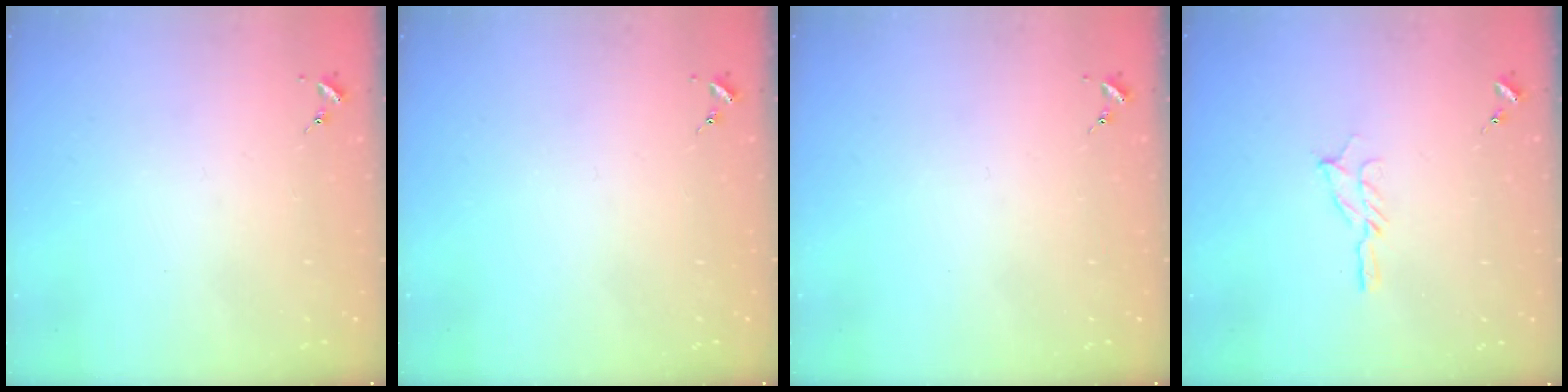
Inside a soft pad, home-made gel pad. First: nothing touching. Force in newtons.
{"total": 0.0}
{"total": 0.0}
{"total": 5.6, "press": 5.6, "slide": 0.5}